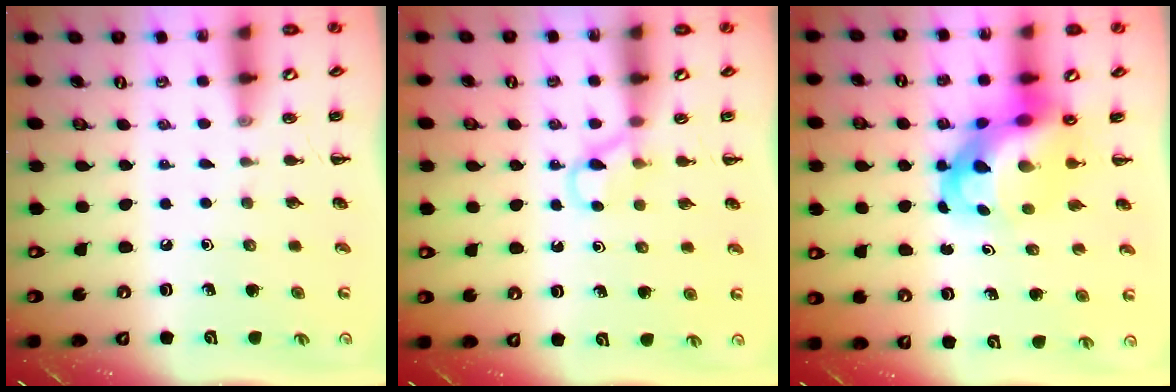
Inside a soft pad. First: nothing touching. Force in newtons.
{"total": 3.9, "press": 3.7, "slide": 1.4}
{"total": 8.2, "press": 7.9, "slide": 2.3}